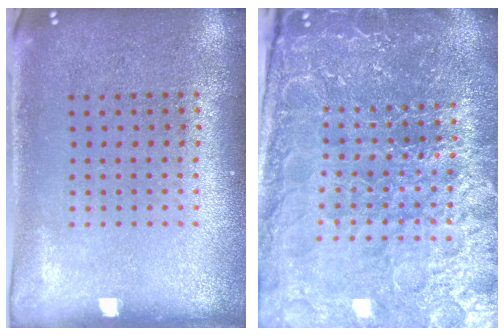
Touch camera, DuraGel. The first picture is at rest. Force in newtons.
{"total": 5.7, "press": 5.2, "slide": 2.4}